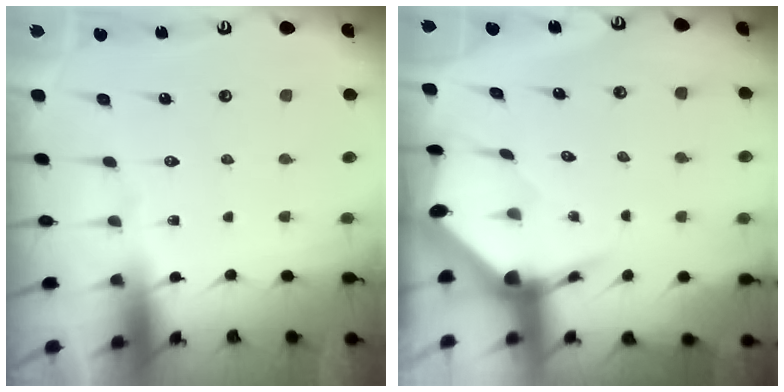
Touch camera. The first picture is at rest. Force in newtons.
{"total": 3.6, "press": 3.6, "slide": 0.5}